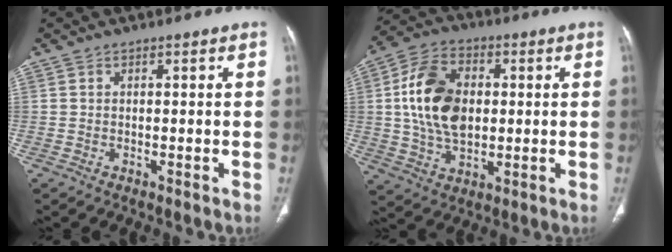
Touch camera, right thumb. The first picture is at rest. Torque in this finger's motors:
{"motor_torque": [0.69, 2.04, 1.35, 0.22, 0.50]}